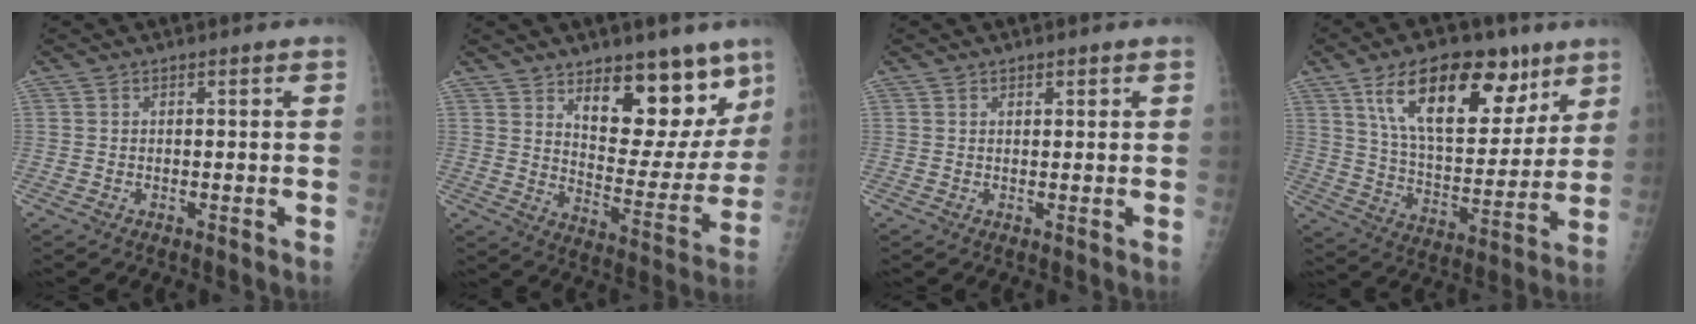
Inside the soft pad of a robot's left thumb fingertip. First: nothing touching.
{"total": 16.6, "force": [10.4, 7.9, 10.3], "torque": [-0.080, -0.075, 0.161]}
{"total": 1.4, "force": [0.9, 0.8, 0.8], "torque": [-0.003, -0.003, 0.011]}
{"total": 23.2, "force": [12.0, 11.4, 16.2], "torque": [-0.215, -0.038, 0.206]}